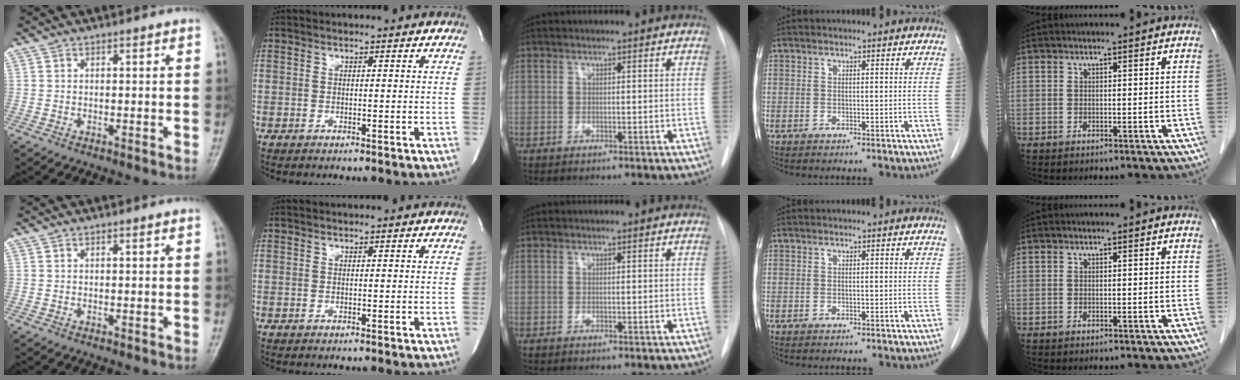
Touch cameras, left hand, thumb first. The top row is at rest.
{}